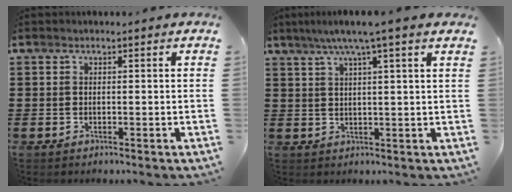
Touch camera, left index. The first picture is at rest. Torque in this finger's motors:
{"motor_torque": [1.49, -0.65, 0.73, 0.21]}